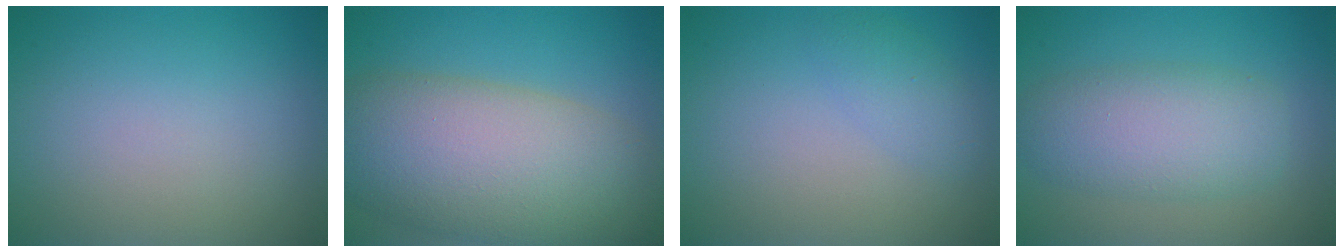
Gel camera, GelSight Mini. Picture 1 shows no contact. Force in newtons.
{"total": 12.0, "press": 12.0, "slide": 0.6}
{"total": 1.7, "press": 1.7, "slide": 0.0}
{"total": 5.7, "press": 5.7, "slide": 0.1}